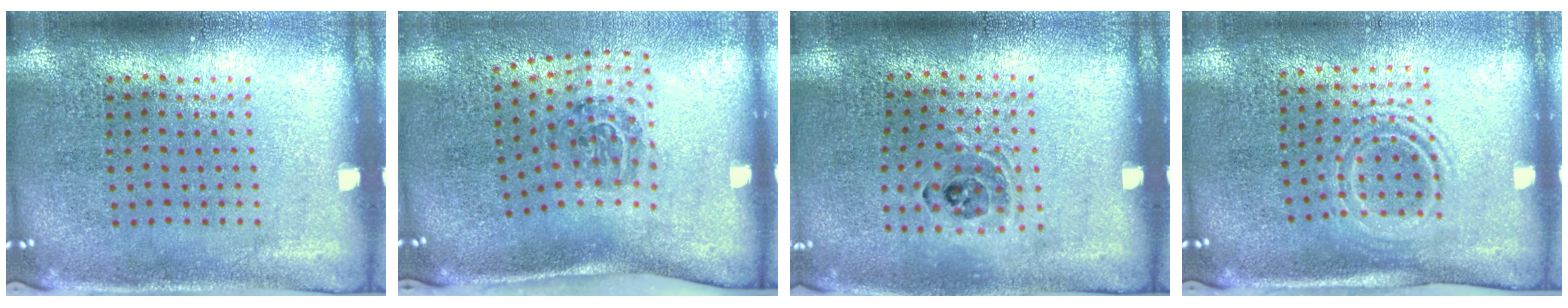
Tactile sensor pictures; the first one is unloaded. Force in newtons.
{"total": 1.9, "press": 1.2, "slide": 1.5}
{"total": 1.0, "press": 1.0, "slide": 0.1}
{"total": 1.6, "press": 1.2, "slide": 1.1}